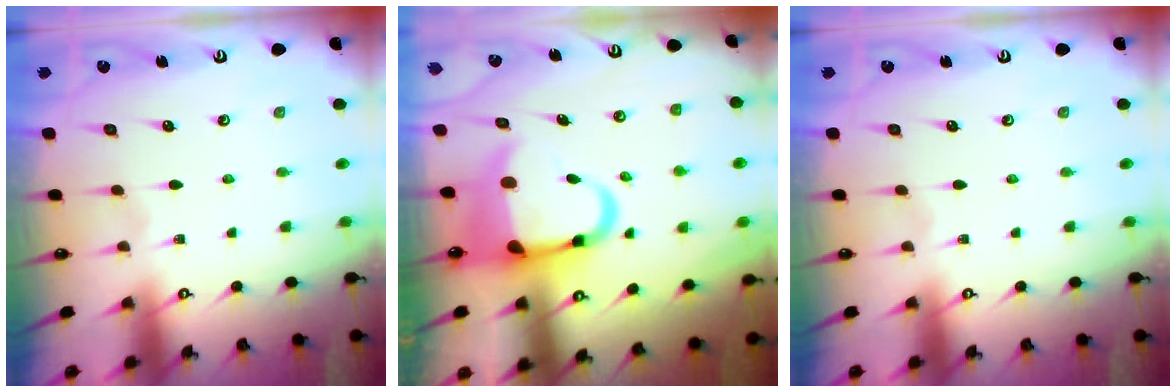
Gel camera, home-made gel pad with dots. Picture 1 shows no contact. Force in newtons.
{"total": 12.8, "press": 12.7, "slide": 1.7}
{"total": 0.0}